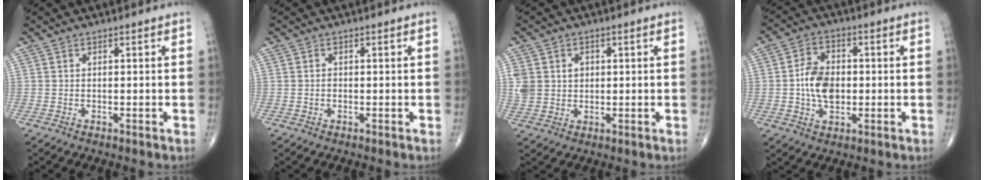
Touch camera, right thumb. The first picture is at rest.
{"total": 0.7, "force": [-0.2, 0.5, 0.4], "torque": [-0.006, 0.001, -0.004]}
{"total": 8.1, "force": [1.7, 6.8, 4.0], "torque": [-0.091, 0.005, 0.042]}
{"total": 8.2, "force": [-0.5, 5.4, 6.1], "torque": [-0.097, 0.008, -0.013]}